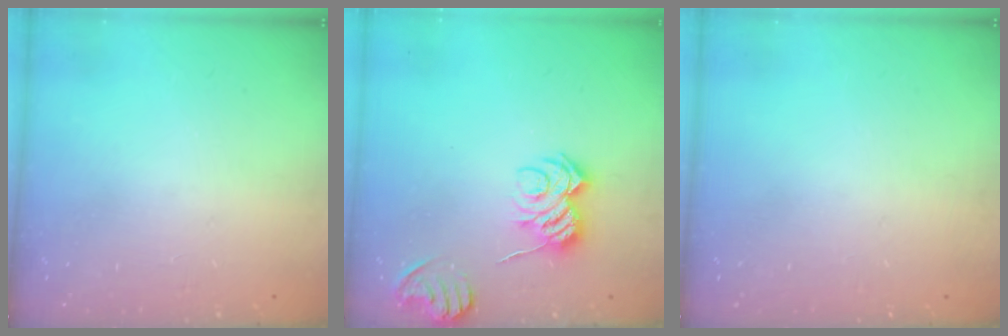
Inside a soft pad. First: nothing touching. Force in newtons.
{"total": 8.0, "press": 7.9, "slide": 0.8}
{"total": 0.0}